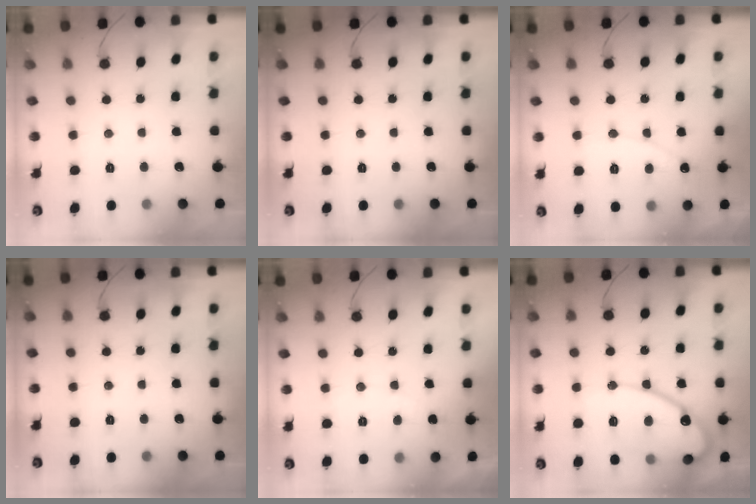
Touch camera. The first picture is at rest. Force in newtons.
{"total": 0.0}
{"total": 7.4, "press": 7.4, "slide": 0.6}
{"total": 0.0}
{"total": 2.2, "press": 2.2, "slide": 0.1}
{"total": 15.1, "press": 15.0, "slide": 1.6}